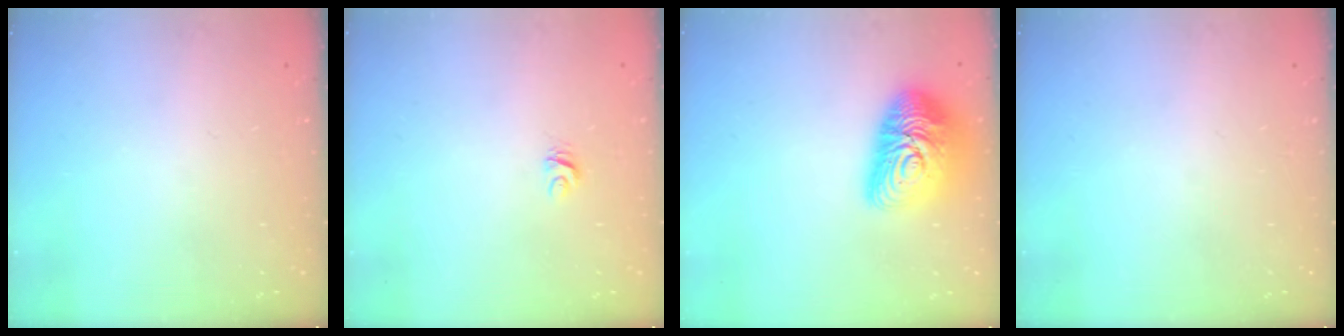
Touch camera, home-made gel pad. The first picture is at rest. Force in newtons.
{"total": 4.5, "press": 4.5, "slide": 0.0}
{"total": 15.9, "press": 15.9, "slide": 1.0}
{"total": 0.0}